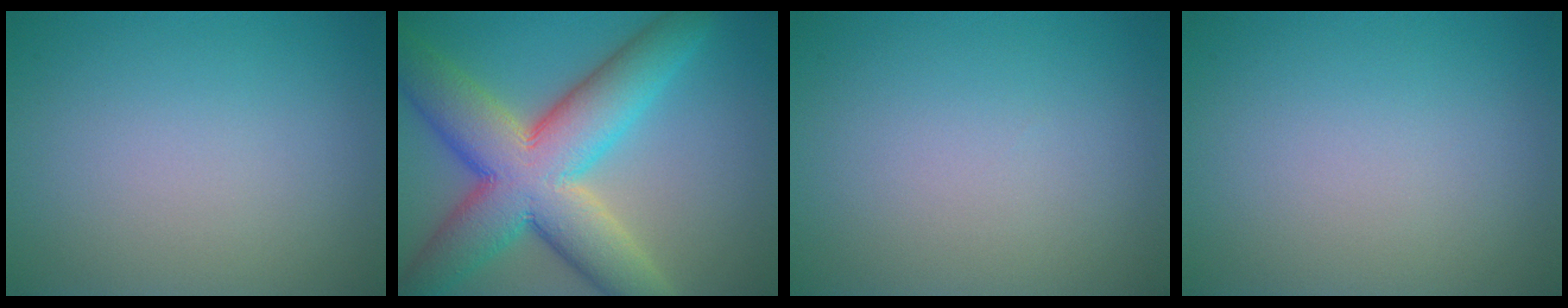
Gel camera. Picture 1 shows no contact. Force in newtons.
{"total": 12.6, "press": 12.6, "slide": 0.4}
{"total": 0.0}
{"total": 0.0}